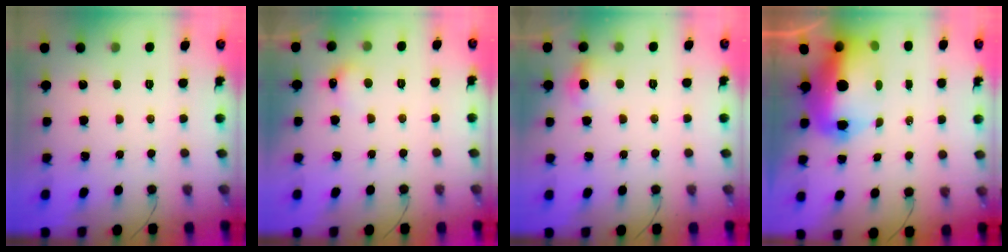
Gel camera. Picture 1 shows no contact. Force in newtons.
{"total": 4.9, "press": 4.7, "slide": 1.4}
{"total": 5.5, "press": 5.1, "slide": 1.9}
{"total": 14.9, "press": 14.4, "slide": 3.8}